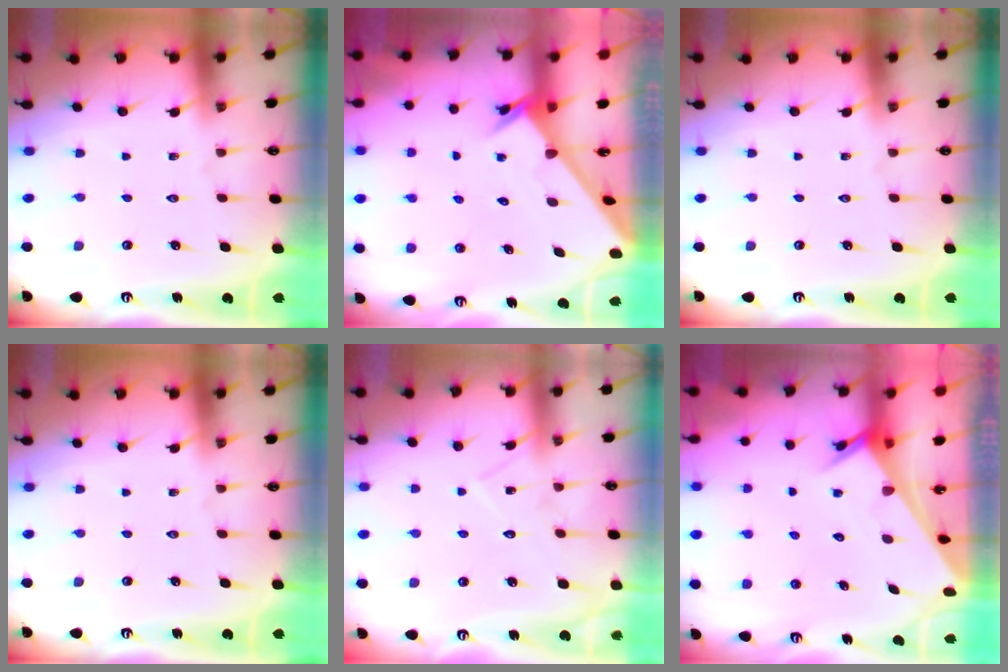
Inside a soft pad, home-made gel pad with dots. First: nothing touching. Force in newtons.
{"total": 2.4, "press": 2.4, "slide": 0.2}
{"total": 0.0}
{"total": 0.0}
{"total": 8.9, "press": 8.9, "slide": 0.6}
{"total": 3.1, "press": 3.1, "slide": 0.3}